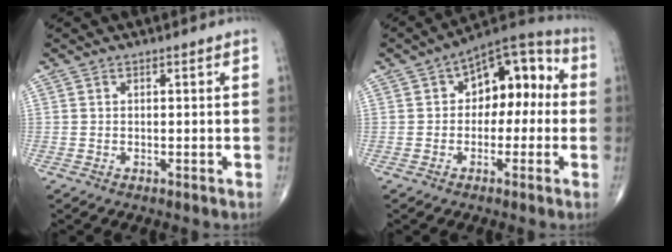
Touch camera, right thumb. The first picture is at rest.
{"total": 12.3, "force": [0.9, 7.8, 9.5], "torque": [-0.086, 0.044, -0.003]}